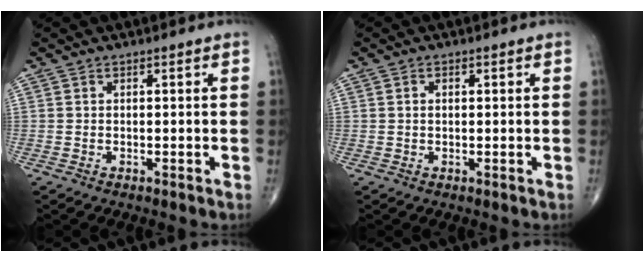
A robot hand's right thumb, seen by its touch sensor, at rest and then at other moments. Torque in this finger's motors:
{"motor_torque": [-0.03, -0.01, 0.11, 0.17, 0.00]}